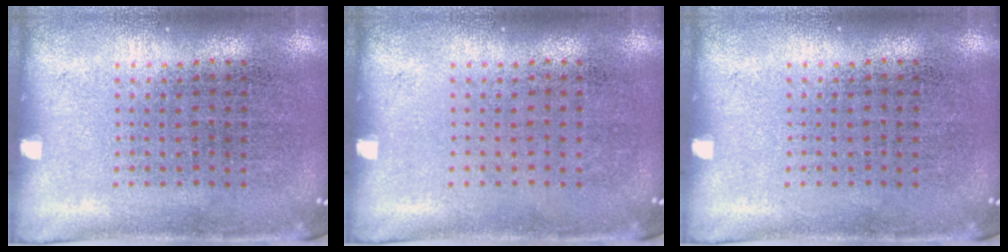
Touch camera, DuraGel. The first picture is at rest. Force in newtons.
{"total": 0.0}
{"total": 0.0}